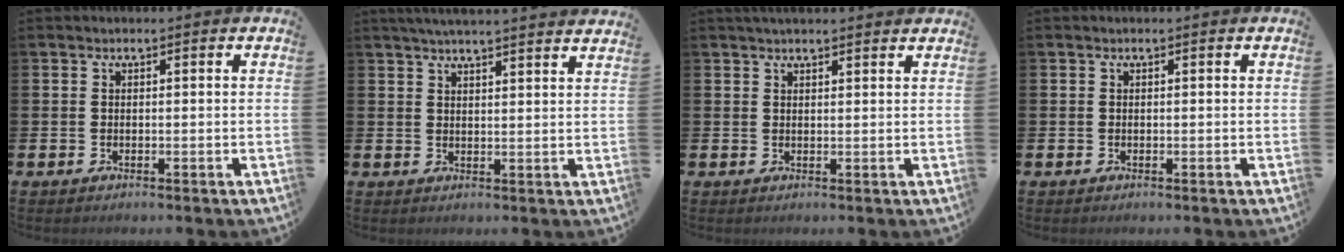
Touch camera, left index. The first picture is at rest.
{"total": 3.8, "force": [3.7, -0.5, 0.6], "torque": [-0.019, -0.016, 0.067]}
{"total": 1.9, "force": [1.8, 0.2, 0.5], "torque": [-0.011, -0.002, 0.033]}
{"total": 0.0}